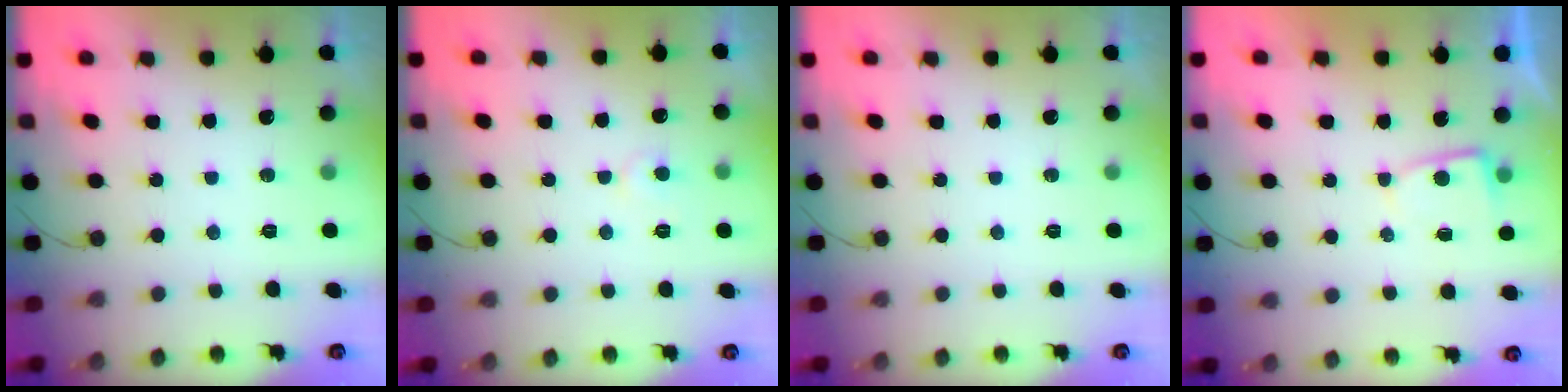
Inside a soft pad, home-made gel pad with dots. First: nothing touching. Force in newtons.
{"total": 4.1, "press": 4.1, "slide": 0.4}
{"total": 0.0}
{"total": 3.0, "press": 3.0, "slide": 0.3}